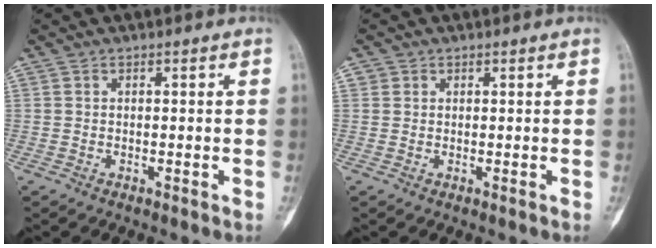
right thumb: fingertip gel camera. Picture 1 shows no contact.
{"total": 0.9, "force": [0.3, 0.8, 0.0], "torque": [0.004, 0.002, 0.006]}